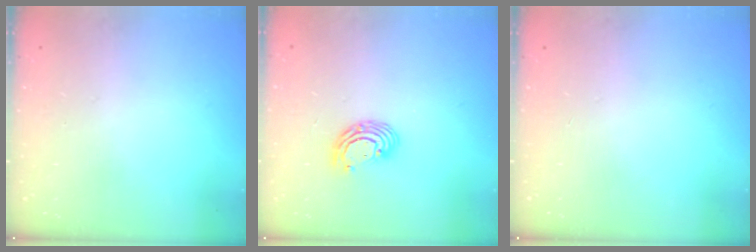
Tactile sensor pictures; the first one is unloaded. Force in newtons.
{"total": 7.2, "press": 7.2, "slide": 1.0}
{"total": 0.0}